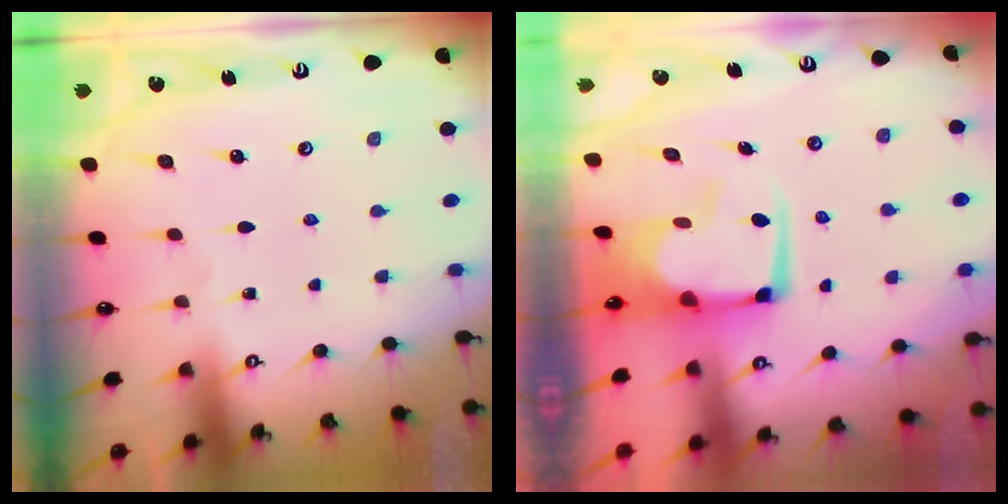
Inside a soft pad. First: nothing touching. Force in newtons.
{"total": 7.1, "press": 6.9, "slide": 1.6}